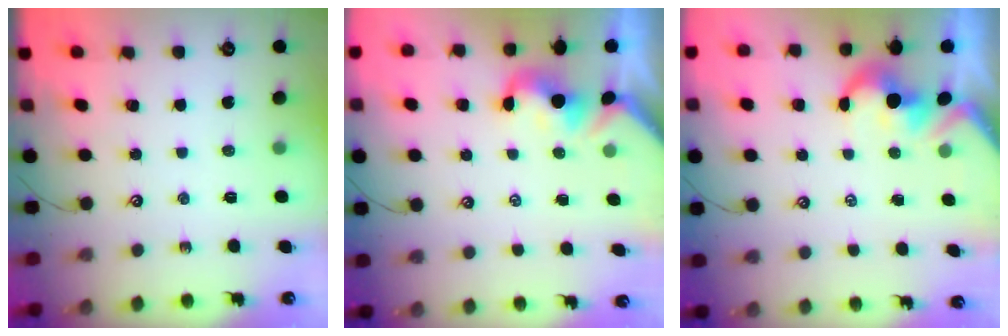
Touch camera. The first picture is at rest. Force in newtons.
{"total": 1.1, "press": 1.0, "slide": 0.3}
{"total": 1.7, "press": 1.4, "slide": 1.0}